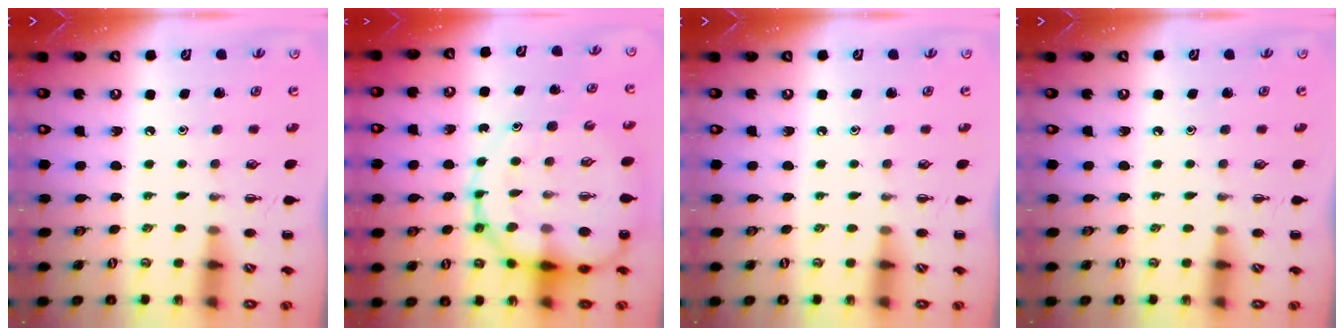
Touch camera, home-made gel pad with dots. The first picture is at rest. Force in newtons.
{"total": 17.4, "press": 16.8, "slide": 4.2}
{"total": 0.0}
{"total": 0.0}